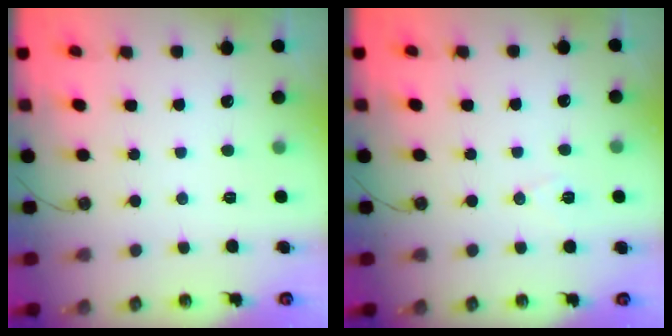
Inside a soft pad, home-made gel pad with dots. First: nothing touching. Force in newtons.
{"total": 5.9, "press": 4.3, "slide": 4.0}